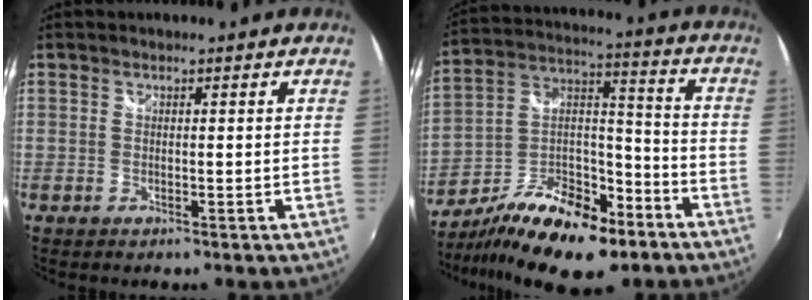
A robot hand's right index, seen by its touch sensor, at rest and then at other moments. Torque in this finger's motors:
{"motor_torque": [-0.19, -1.20, -0.10, -0.16]}